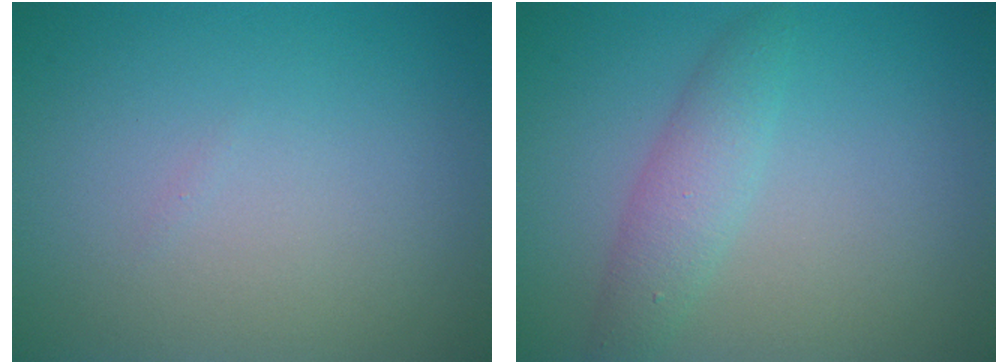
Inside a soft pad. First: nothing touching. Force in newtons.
{"total": 2.7, "press": 2.7, "slide": 0.2}